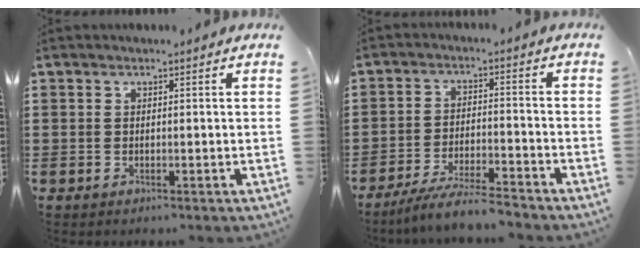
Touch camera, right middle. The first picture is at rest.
{"total": 5.9, "force": [-5.5, 0.0, 2.1], "torque": [-0.045, -0.010, -0.105]}